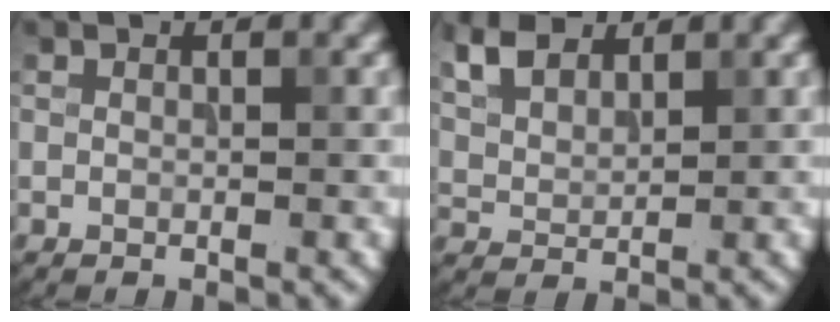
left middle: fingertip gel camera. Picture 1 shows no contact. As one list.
[{"total": 4.0, "force": [2.8, 2.2, 2.0], "torque": [-0.055, 0.006, 0.060]}]